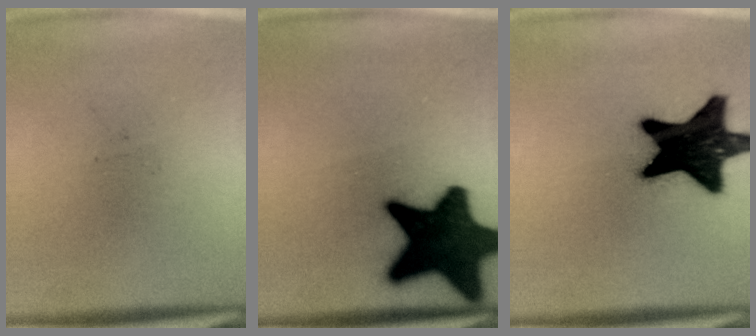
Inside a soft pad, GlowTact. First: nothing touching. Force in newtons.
{"total": 18.6}
{"total": 19.5}